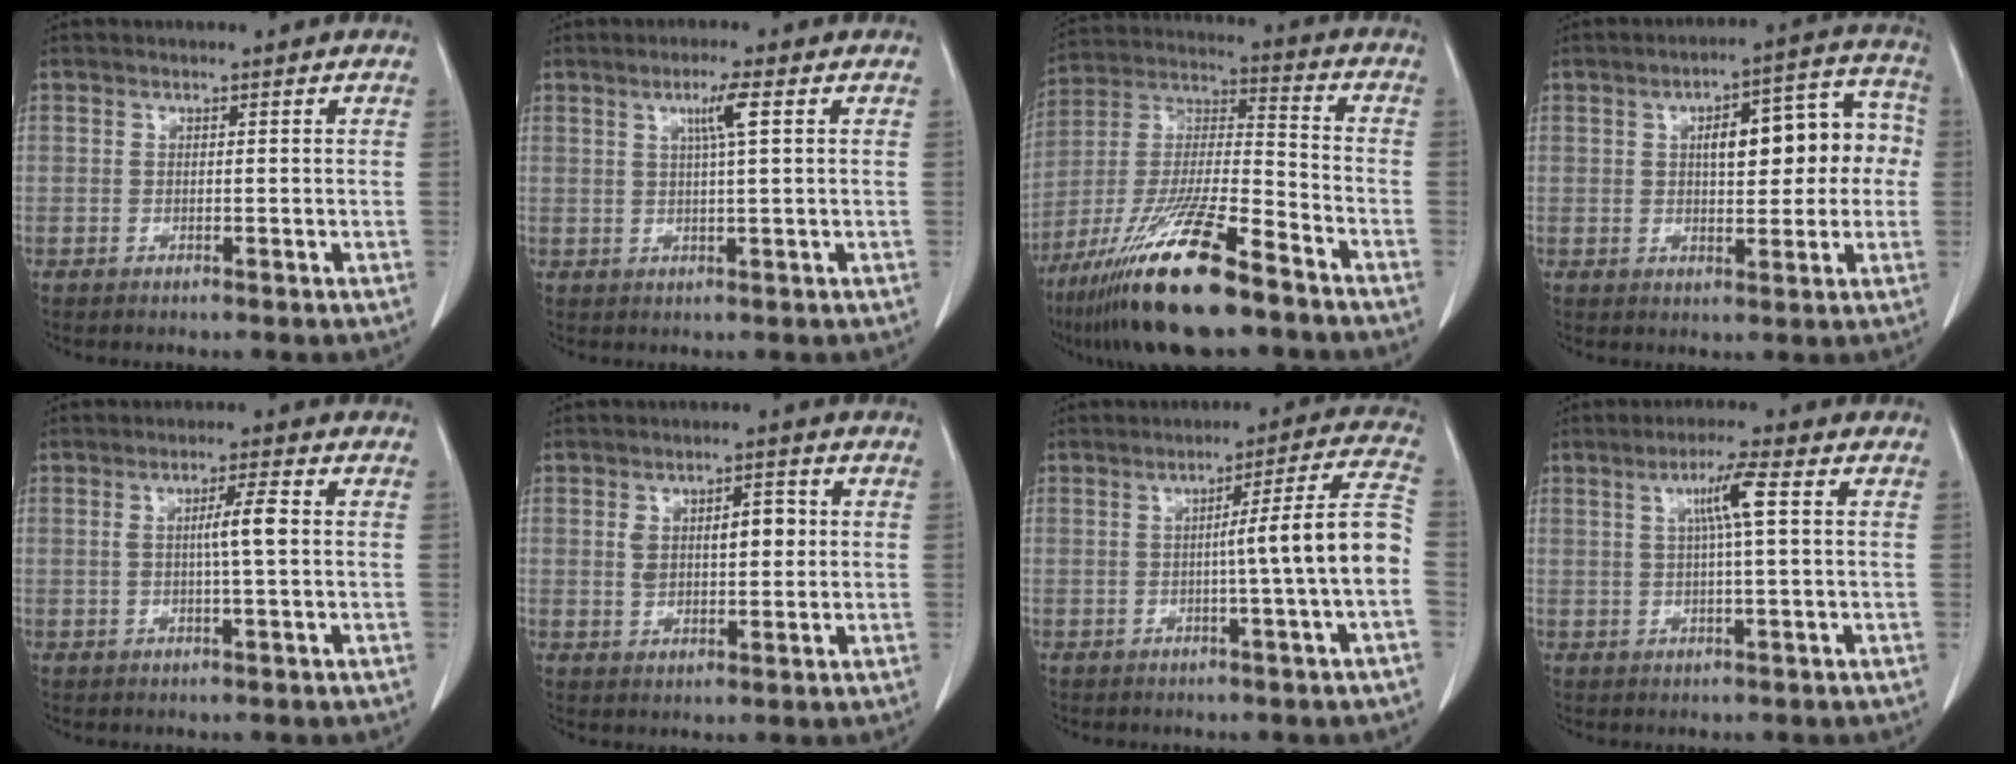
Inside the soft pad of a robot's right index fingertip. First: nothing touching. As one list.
[{"total": 3.7, "force": [1.3, -0.5, 3.5], "torque": [-0.064, -0.001, 0.024]}, {"total": 19.5, "force": [-12.9, 2.5, 14.5], "torque": [-0.301, -0.037, -0.233]}, {"total": 11.8, "force": [1.3, 4.6, 10.8], "torque": [-0.137, 0.046, 0.023]}, {"total": 3.9, "force": [0.3, -0.1, 3.9], "torque": [-0.068, 0.003, 0.008]}, {"total": 6.1, "force": [1.2, 2.8, 5.3], "torque": [-0.087, 0.017, 0.028]}, {"total": 10.2, "force": [-1.5, -1.7, 10.0], "torque": [-0.135, 0.015, -0.023]}, {"total": 5.2, "force": [1.3, -0.4, 5.0], "torque": [-0.091, 0.005, 0.024]}]